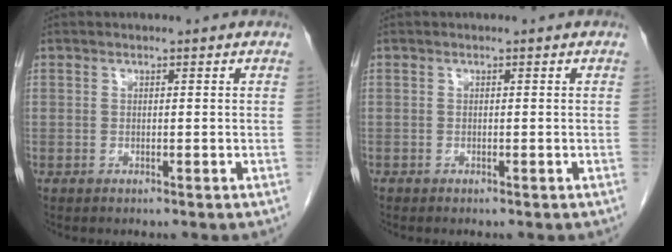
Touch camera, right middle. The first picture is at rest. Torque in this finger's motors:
{"motor_torque": [-0.18, -0.03, -0.01, -0.01]}